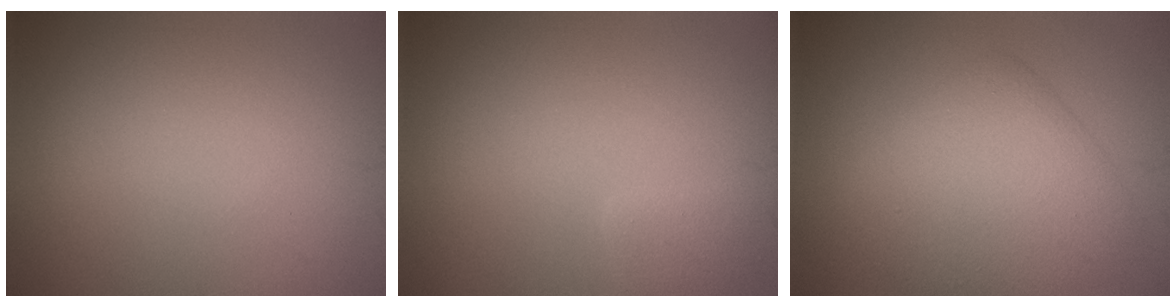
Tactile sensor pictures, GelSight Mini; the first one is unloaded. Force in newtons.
{"total": 1.4, "press": 1.4, "slide": 0.1}
{"total": 6.0, "press": 6.0, "slide": 0.1}